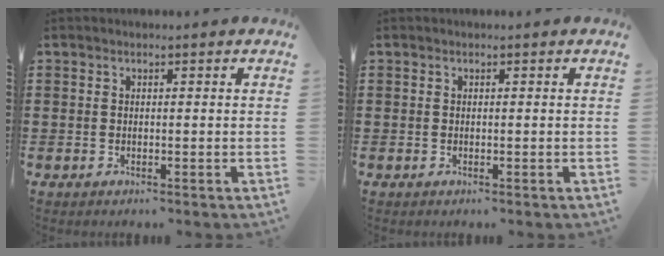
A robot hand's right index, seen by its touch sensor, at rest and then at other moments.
{"total": 0.0}